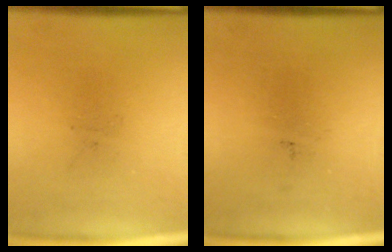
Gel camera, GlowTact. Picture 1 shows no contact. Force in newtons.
{"total": 0.0}